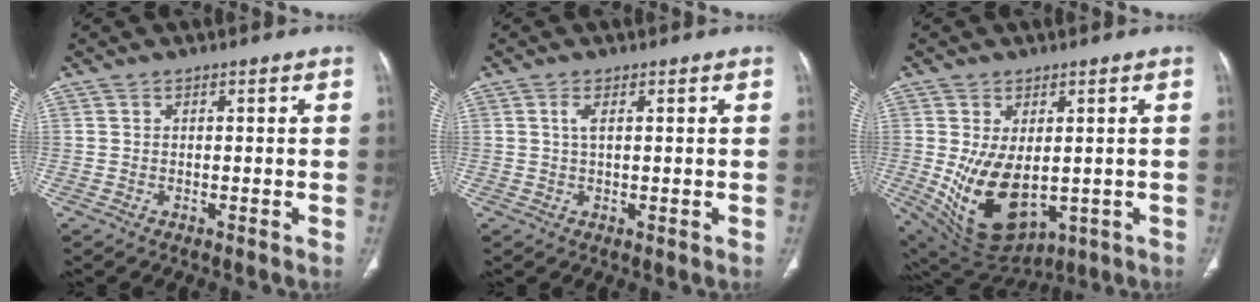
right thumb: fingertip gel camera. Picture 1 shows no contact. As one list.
[{"total": 2.1, "force": [0.6, 0.4, 2.0], "torque": [-0.045, -0.004, 0.012]}, {"total": 14.4, "force": [-1.4, 8.6, 11.4], "torque": [-0.190, -0.018, 0.011]}]